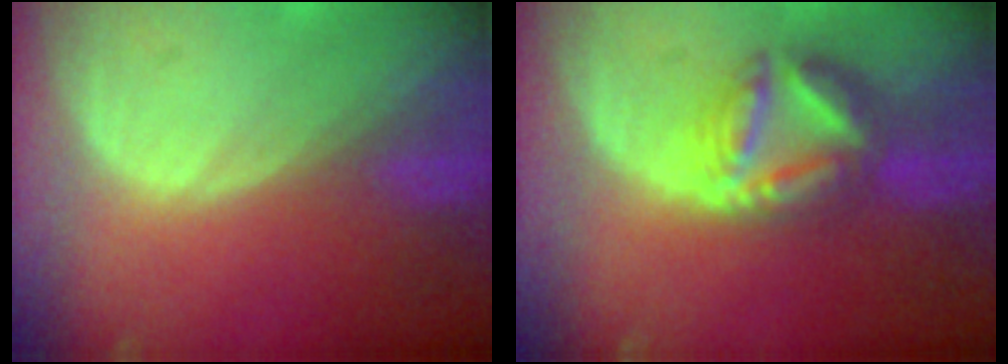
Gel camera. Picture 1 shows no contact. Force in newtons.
{"total": 7.6, "press": 7.6, "slide": 0.8}